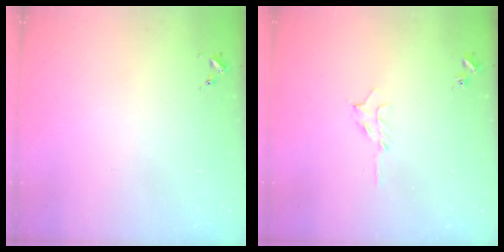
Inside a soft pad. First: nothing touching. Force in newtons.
{"total": 6.3, "press": 6.3, "slide": 0.7}